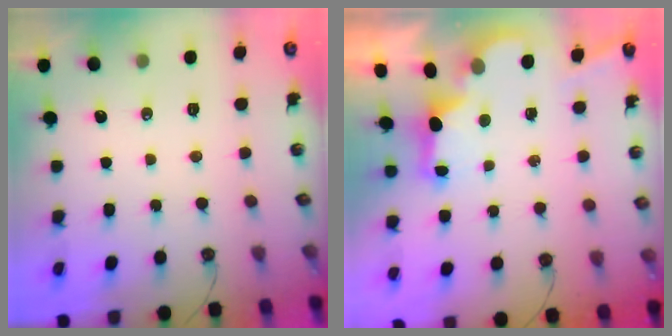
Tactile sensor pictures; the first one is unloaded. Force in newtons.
{"total": 2.5, "press": 2.4, "slide": 0.7}